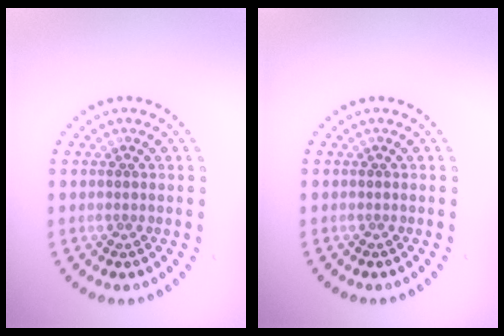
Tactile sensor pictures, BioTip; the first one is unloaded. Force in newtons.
{"total": 0.0}